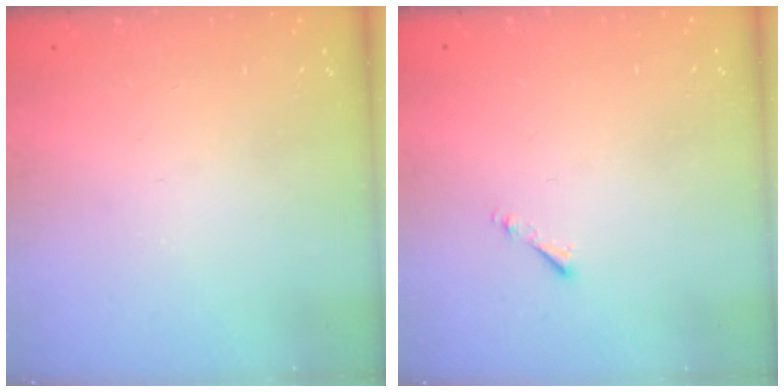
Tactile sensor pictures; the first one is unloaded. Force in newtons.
{"total": 0.8, "press": 0.7, "slide": 0.3}